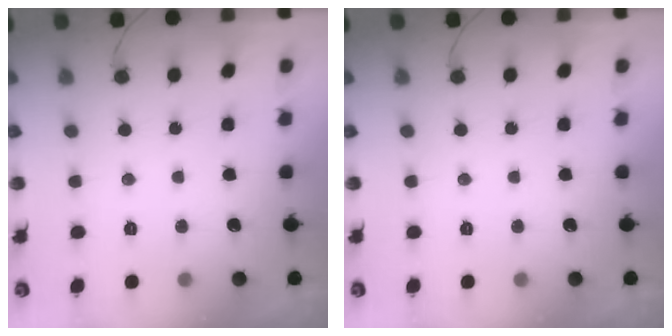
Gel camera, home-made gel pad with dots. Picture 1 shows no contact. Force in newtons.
{"total": 0.0}